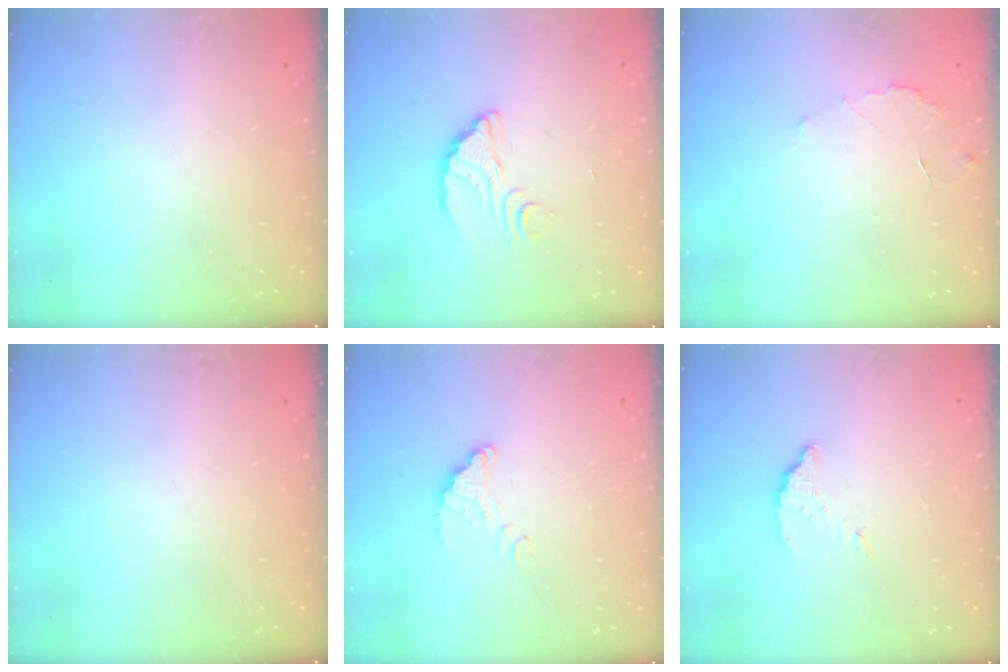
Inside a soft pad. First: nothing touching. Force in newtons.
{"total": 4.9, "press": 4.9, "slide": 0.3}
{"total": 3.8, "press": 3.8, "slide": 0.2}
{"total": 0.0}
{"total": 1.8, "press": 1.8, "slide": 0.0}
{"total": 3.4, "press": 3.4, "slide": 0.3}